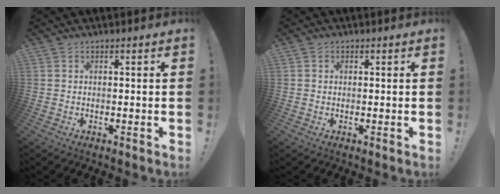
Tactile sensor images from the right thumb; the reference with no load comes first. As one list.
[{"total": 0.9, "force": [0.2, 0.9, 0.1], "torque": [-0.009, 0.006, 0.006]}]